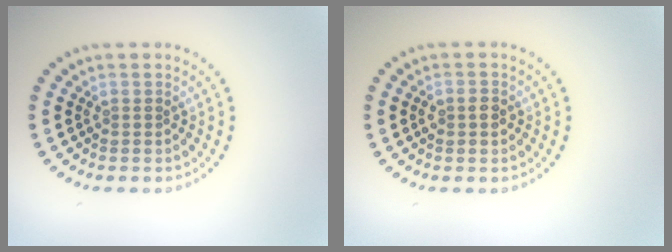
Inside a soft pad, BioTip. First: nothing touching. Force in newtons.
{"total": 1.3, "press": 1.3, "slide": 0.3}